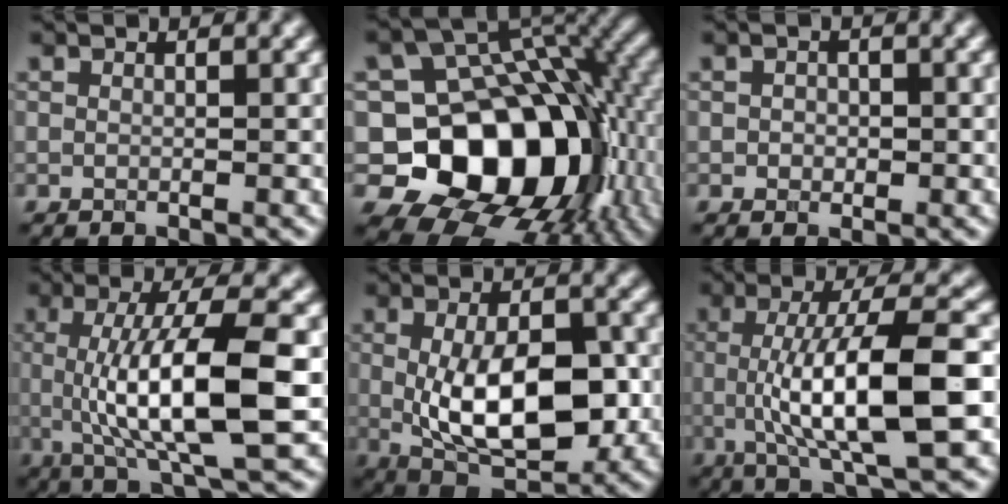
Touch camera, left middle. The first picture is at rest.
{"total": 14.9, "force": [-3.4, 11.4, 9.1], "torque": [-0.121, -0.012, -0.058]}
{"total": 1.1, "force": [-0.1, 1.0, 0.5], "torque": [-0.006, -0.003, -0.003]}
{"total": 10.7, "force": [-0.6, 2.9, 10.3], "torque": [-0.163, -0.004, -0.005]}
{"total": 9.8, "force": [-1.0, 4.7, 8.5], "torque": [-0.150, -0.013, -0.009]}
{"total": 10.7, "force": [-0.9, 2.7, 10.3], "torque": [-0.155, -0.001, -0.014]}